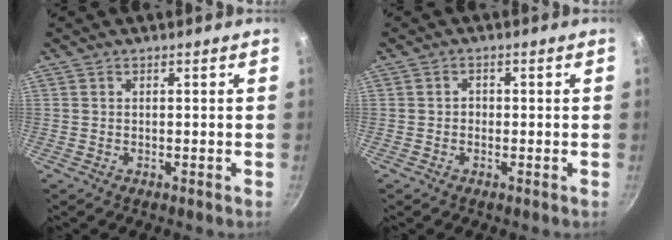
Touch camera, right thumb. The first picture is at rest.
{"total": 1.4, "force": [-0.2, 1.3, 0.6], "torque": [-0.006, 0.004, -0.006]}